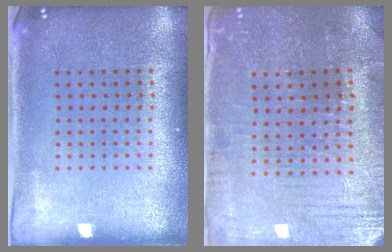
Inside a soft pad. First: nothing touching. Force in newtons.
{"total": 0.9, "press": 0.8, "slide": 0.4}